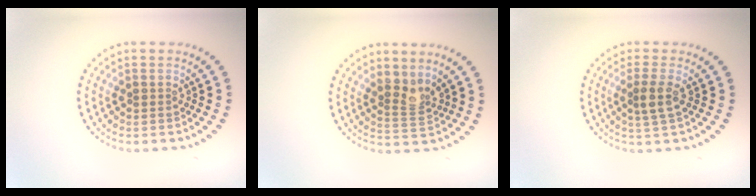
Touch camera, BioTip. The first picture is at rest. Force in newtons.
{"total": 2.1, "press": 1.6, "slide": 1.4}
{"total": 2.1, "press": 1.7, "slide": 1.1}